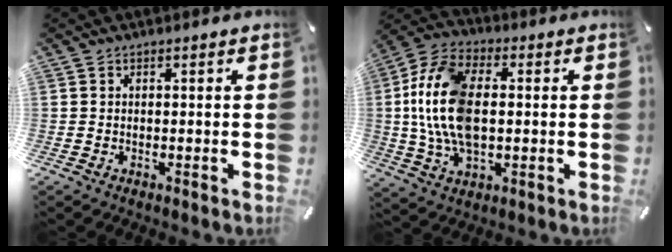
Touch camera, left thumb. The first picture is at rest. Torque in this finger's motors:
{"motor_torque": [0.43, 2.21, 1.65, -1.11, 0.87]}